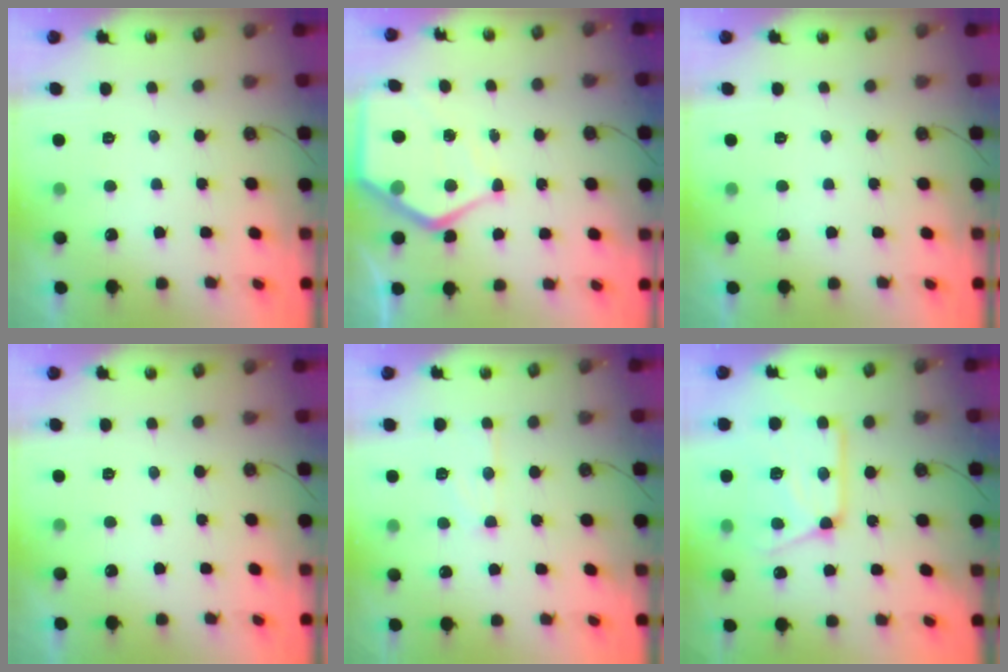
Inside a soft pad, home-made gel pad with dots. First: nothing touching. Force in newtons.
{"total": 11.5, "press": 11.4, "slide": 1.3}
{"total": 0.0}
{"total": 0.0}
{"total": 8.0, "press": 7.9, "slide": 0.6}
{"total": 18.5, "press": 18.4, "slide": 1.7}